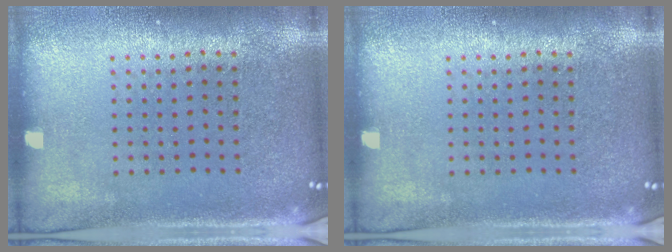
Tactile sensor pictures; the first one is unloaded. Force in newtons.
{"total": 0.0}